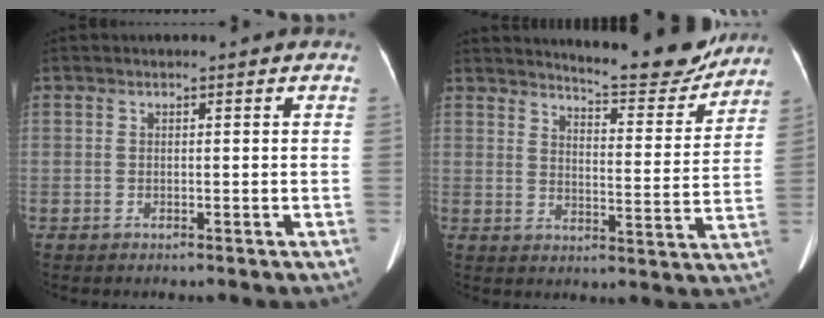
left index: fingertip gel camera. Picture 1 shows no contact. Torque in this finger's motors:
{"motor_torque": [0.61, -0.91, 0.07, 0.06]}